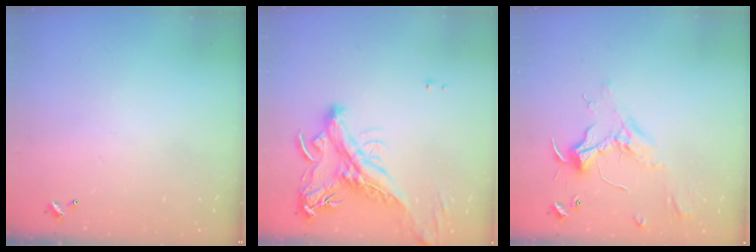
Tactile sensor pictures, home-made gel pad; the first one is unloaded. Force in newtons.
{"total": 4.2, "press": 3.8, "slide": 1.6}
{"total": 2.3, "press": 2.2, "slide": 0.8}